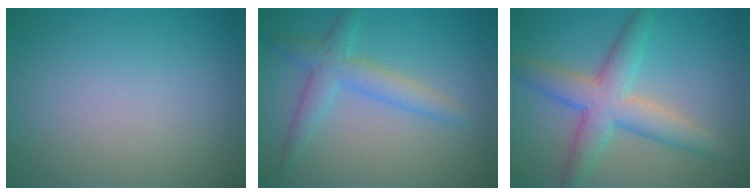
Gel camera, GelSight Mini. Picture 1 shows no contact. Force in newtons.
{"total": 3.4, "press": 3.4, "slide": 0.2}
{"total": 5.5, "press": 5.5, "slide": 0.2}